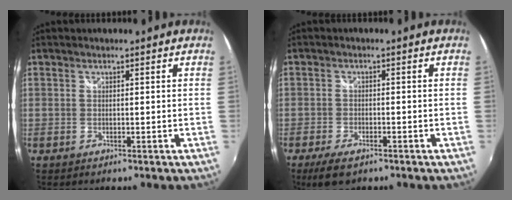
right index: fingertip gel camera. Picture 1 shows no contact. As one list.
[{"total": 5.6, "force": [-4.0, 2.0, 3.3], "torque": [-0.084, -0.016, -0.071]}]